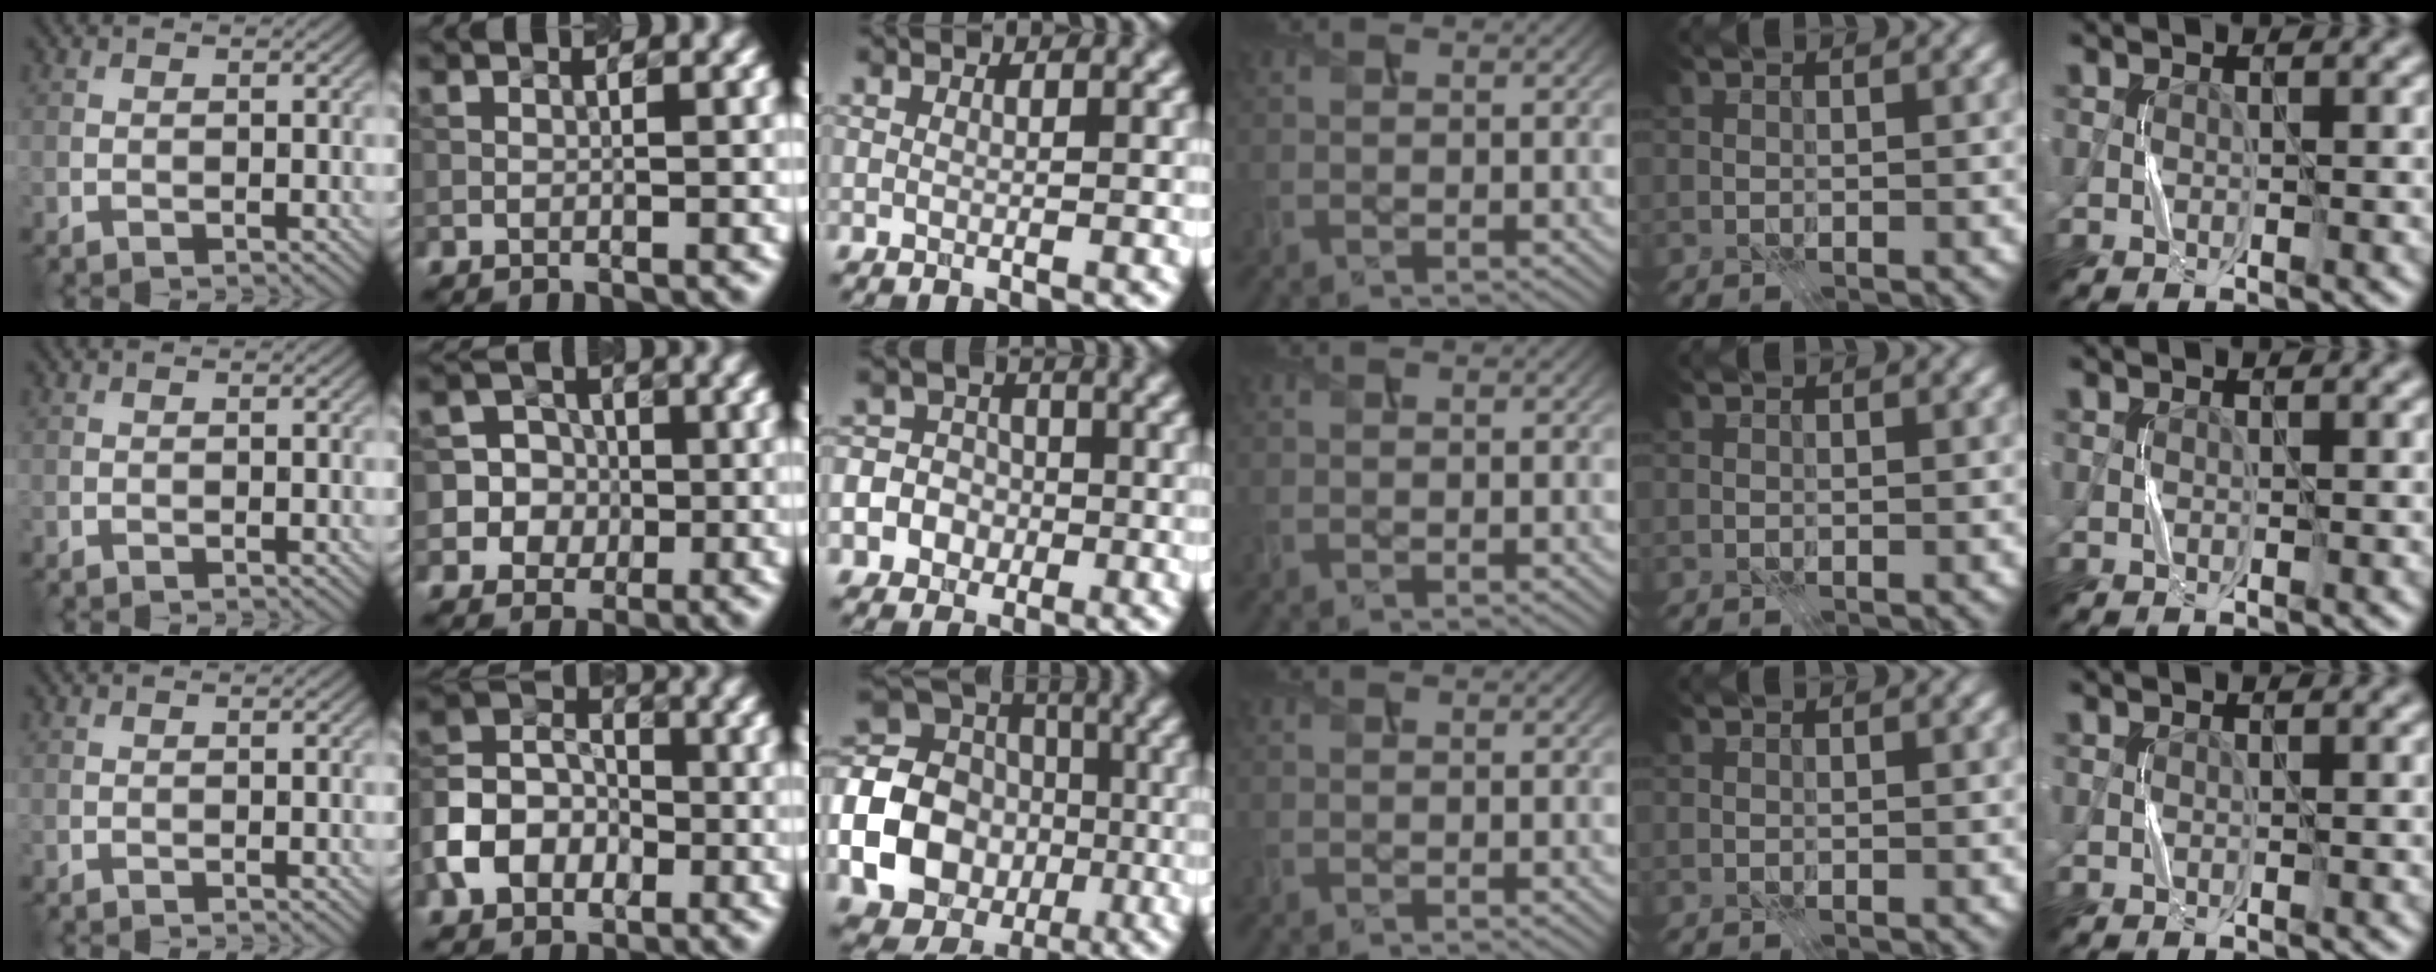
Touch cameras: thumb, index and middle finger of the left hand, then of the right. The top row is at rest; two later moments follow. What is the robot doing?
{"motion": "press", "object": "gel pad"}